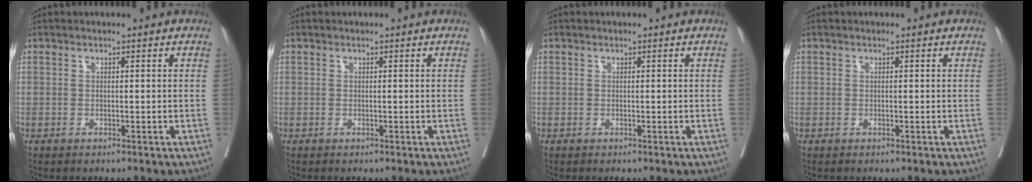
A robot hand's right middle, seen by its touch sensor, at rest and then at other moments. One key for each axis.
{"total": 0.0}
{"total": 0.0}
{"total": 0.0}